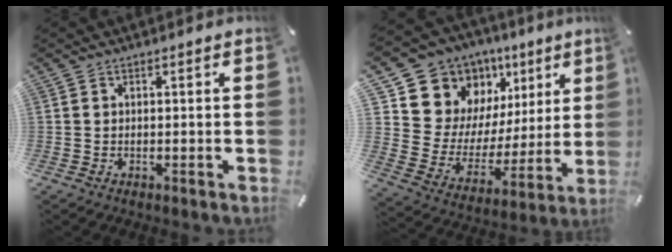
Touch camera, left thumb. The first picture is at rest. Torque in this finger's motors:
{"motor_torque": [0.71, 0.67, 1.40, -1.38, 0.00]}